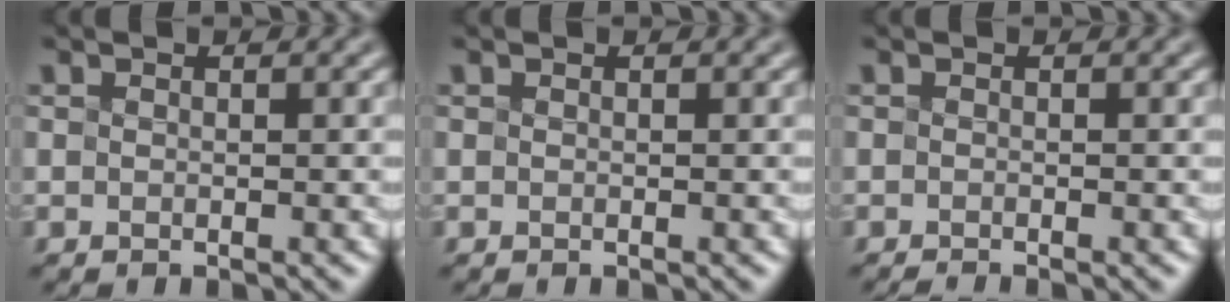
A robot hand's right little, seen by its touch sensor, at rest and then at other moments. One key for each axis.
{"total": 0.0}
{"total": 0.8, "fx": -0.8, "fy": 0.0, "fz": 0.3, "tx": 0.000, "ty": -0.011, "tz": -0.014}